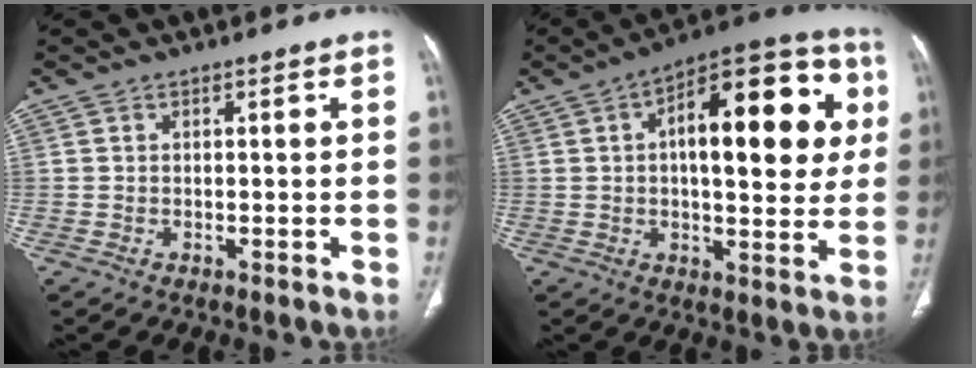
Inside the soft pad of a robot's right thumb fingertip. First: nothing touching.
{"total": 22.7, "force": [4.8, 9.7, 19.9], "torque": [-0.235, 0.020, 0.055]}